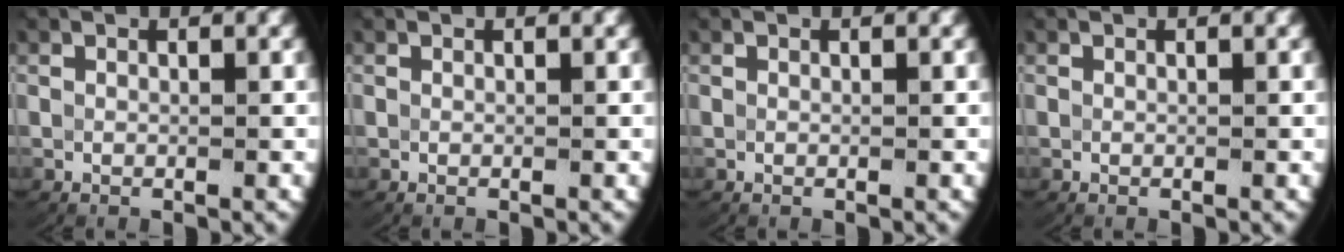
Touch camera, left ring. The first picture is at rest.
{"total": 0.0}
{"total": 0.0}
{"total": 0.0}